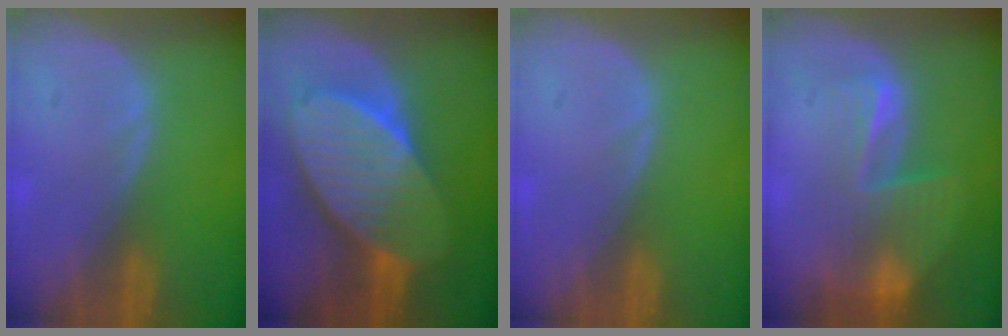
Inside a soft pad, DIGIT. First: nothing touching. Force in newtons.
{"total": 11.0, "press": 11.0, "slide": 0.7}
{"total": 0.0}
{"total": 8.3, "press": 7.2, "slide": 4.3}